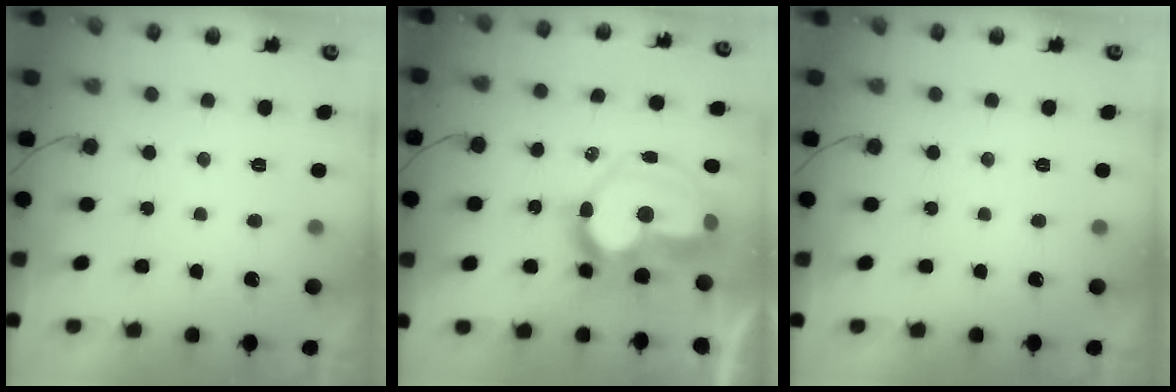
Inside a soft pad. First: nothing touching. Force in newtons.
{"total": 18.8, "press": 18.7, "slide": 1.8}
{"total": 0.0}